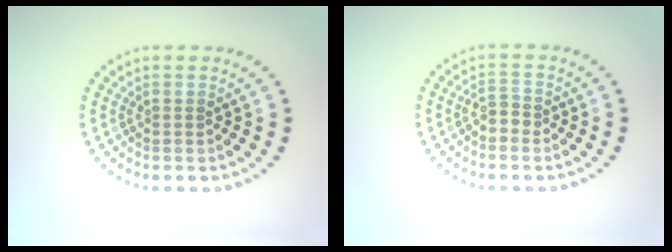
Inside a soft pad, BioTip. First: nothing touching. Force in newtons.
{"total": 1.3, "press": 1.2, "slide": 0.5}